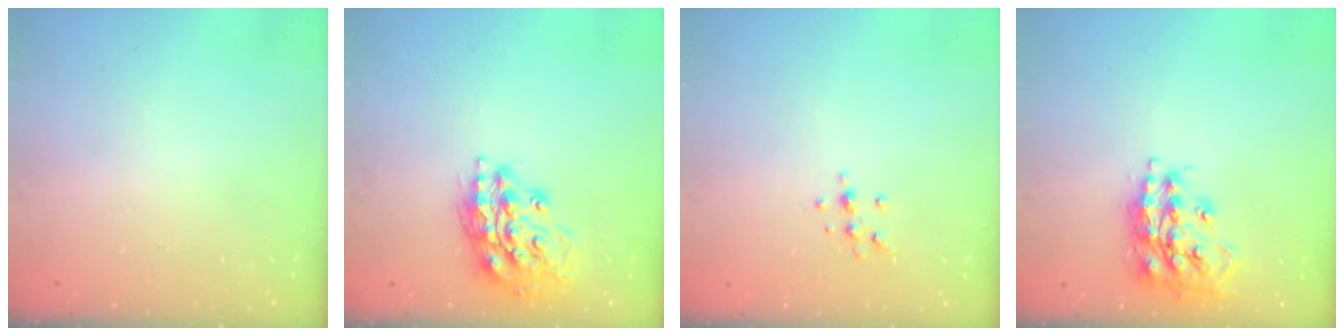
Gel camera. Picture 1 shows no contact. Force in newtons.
{"total": 15.9, "press": 15.7, "slide": 2.2}
{"total": 6.0, "press": 5.6, "slide": 2.0}
{"total": 17.1, "press": 17.0, "slide": 1.5}